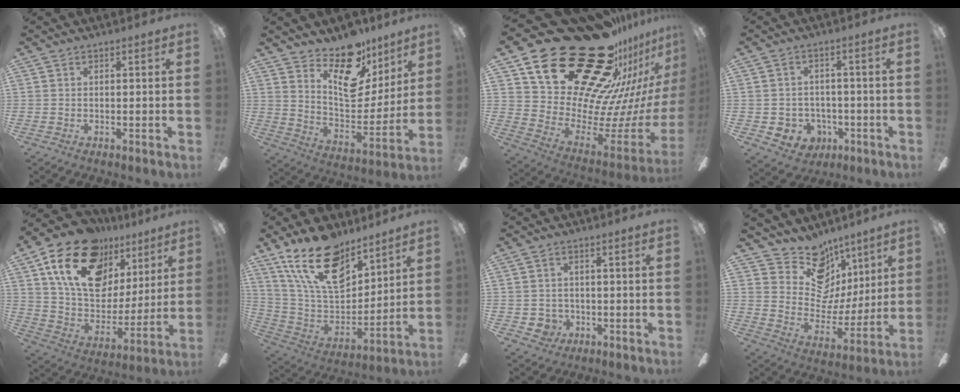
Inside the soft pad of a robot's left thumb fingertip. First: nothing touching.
{"total": 16.6, "force": [11.9, 8.2, 8.2], "torque": [-0.128, -0.086, 0.214]}
{"total": 36.3, "force": [24.8, 17.9, 19.6], "torque": [-0.251, -0.198, 0.492]}
{"total": 6.0, "force": [-1.5, 5.6, 1.7], "torque": [-0.044, 0.010, -0.025]}
{"total": 23.0, "force": [13.3, 13.9, 12.6], "torque": [-0.227, -0.062, 0.243]}
{"total": 22.5, "force": [14.3, 11.8, 12.7], "torque": [-0.246, -0.078, 0.260]}
{"total": 4.0, "force": [-0.4, 3.8, 1.1], "torque": [-0.033, 0.008, -0.007]}
{"total": 16.3, "force": [10.5, 11.1, 5.7], "torque": [-0.100, -0.070, 0.199]}